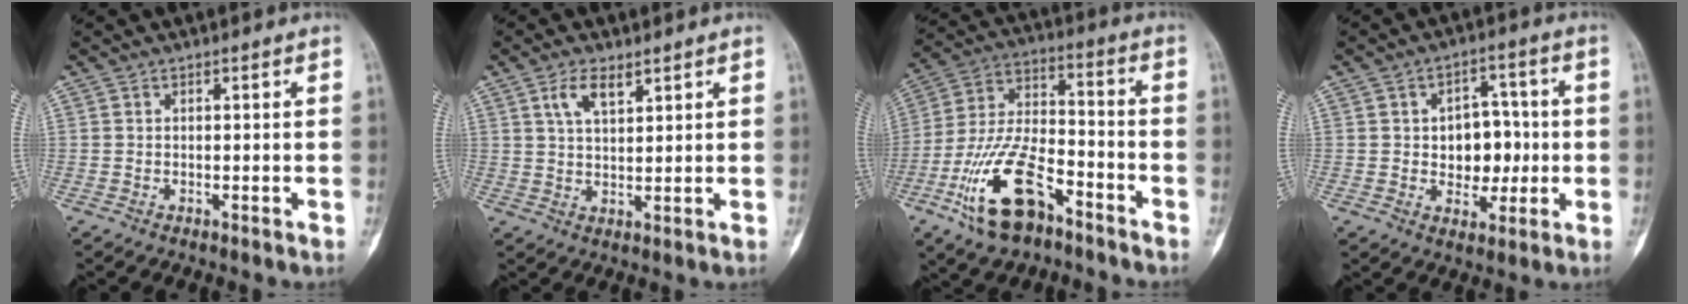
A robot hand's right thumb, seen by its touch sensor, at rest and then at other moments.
{"total": 5.1, "force": [2.9, 2.2, 3.5], "torque": [-0.061, -0.011, 0.057]}
{"total": 17.1, "force": [-9.1, 7.7, 12.2], "torque": [-0.238, 0.058, -0.169]}
{"total": 9.4, "force": [-0.1, 6.9, 6.3], "torque": [-0.041, 0.016, 0.003]}